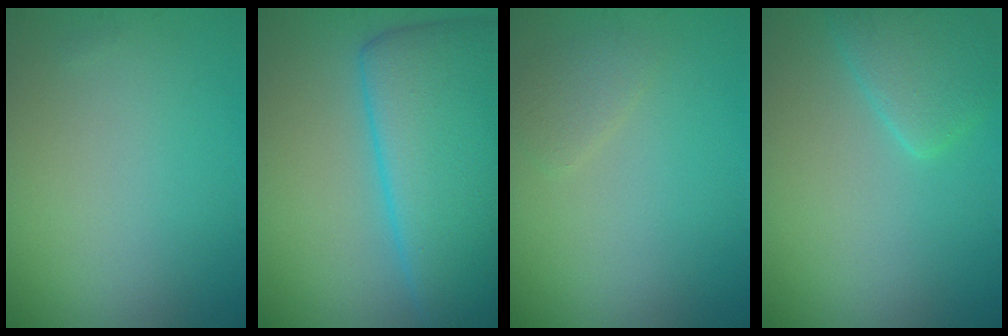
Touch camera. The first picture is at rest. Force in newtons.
{"total": 11.0, "press": 10.9, "slide": 0.4}
{"total": 1.3, "press": 1.3, "slide": 0.1}
{"total": 3.0, "press": 2.9, "slide": 0.3}